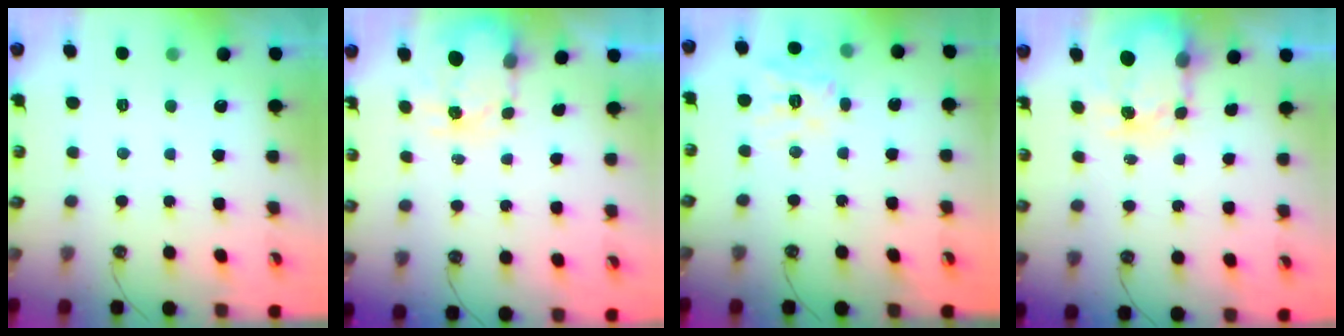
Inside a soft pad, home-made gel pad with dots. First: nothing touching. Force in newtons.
{"total": 3.4, "press": 3.4, "slide": 0.3}
{"total": 12.4, "press": 12.3, "slide": 1.6}
{"total": 5.1, "press": 5.1, "slide": 0.6}